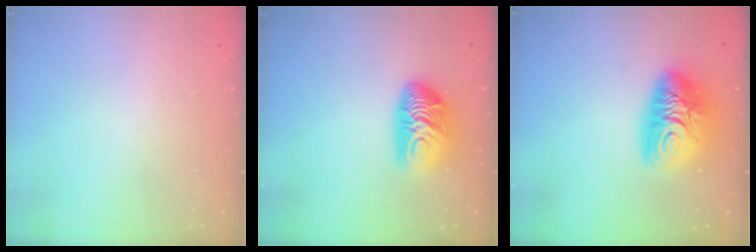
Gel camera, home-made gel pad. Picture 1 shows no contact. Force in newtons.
{"total": 12.1, "press": 12.0, "slide": 1.1}
{"total": 15.7, "press": 15.6, "slide": 1.7}